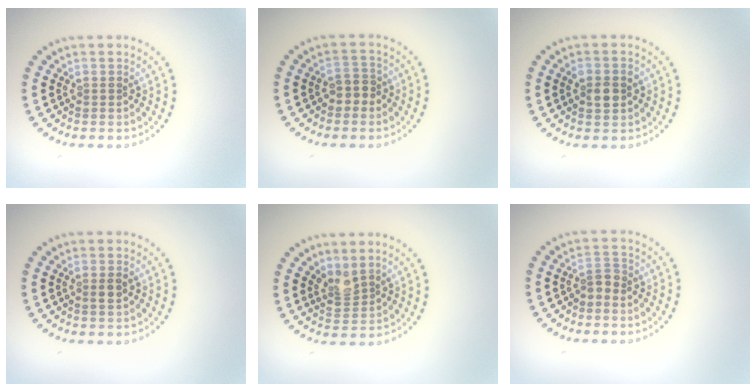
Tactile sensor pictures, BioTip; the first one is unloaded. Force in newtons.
{"total": 1.9, "press": 1.8, "slide": 0.7}
{"total": 2.6, "press": 2.5, "slide": 0.3}
{"total": 1.1, "press": 1.0, "slide": 0.3}
{"total": 2.0, "press": 1.5, "slide": 1.3}
{"total": 1.5, "press": 1.2, "slide": 0.9}